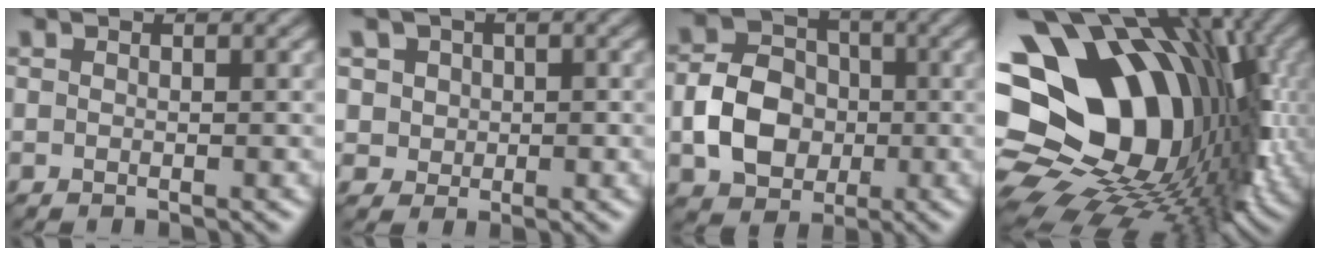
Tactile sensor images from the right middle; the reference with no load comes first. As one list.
[{"total": 4.4, "force": [1.7, 3.7, 1.6], "torque": [-0.027, 0.010, 0.022]}, {"total": 5.8, "force": [-1.7, 4.5, 3.3], "torque": [-0.061, 0.004, -0.034]}, {"total": 18.8, "force": [1.0, 13.6, 13.0], "torque": [-0.207, 0.007, 0.034]}]